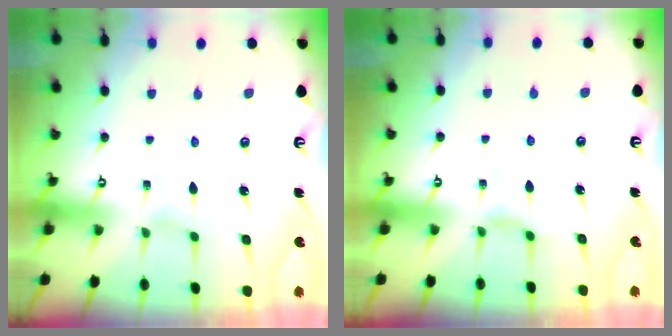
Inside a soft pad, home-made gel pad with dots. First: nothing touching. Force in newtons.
{"total": 1.6, "press": 1.5, "slide": 0.4}